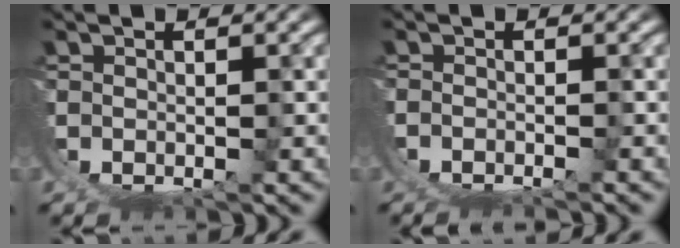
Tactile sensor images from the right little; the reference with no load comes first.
{"total": 3.1, "force": [-2.4, 1.8, 0.8], "torque": [-0.020, -0.007, -0.036]}